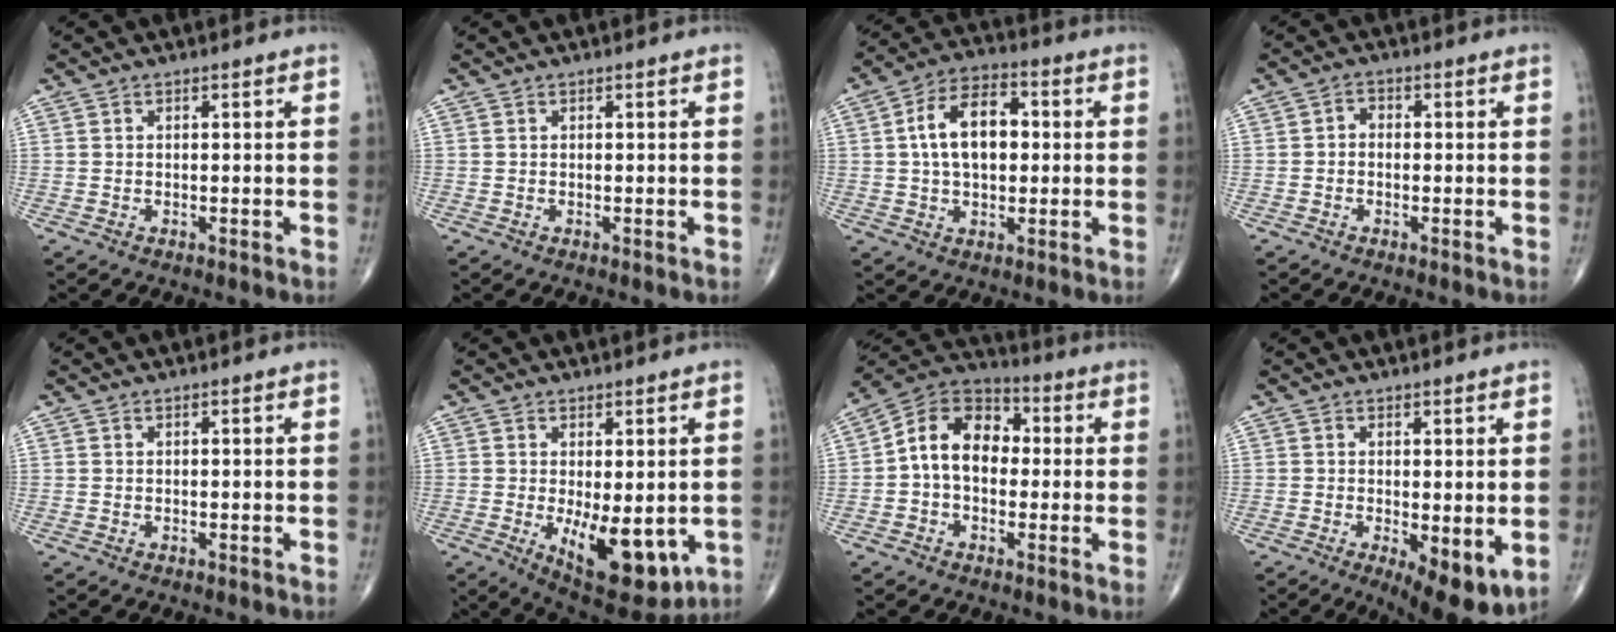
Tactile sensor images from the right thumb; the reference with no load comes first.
{"total": 0.0}
{"total": 12.0, "force": [1.3, 7.3, 9.5], "torque": [-0.153, 0.022, 0.016]}
{"total": 1.9, "force": [-0.3, 1.5, 1.2], "torque": [-0.011, 0.009, -0.014]}
{"total": 0.0}
{"total": 12.6, "force": [-2.5, 5.6, 11.0], "torque": [-0.139, -0.026, -0.016]}
{"total": 12.0, "force": [0.1, 8.6, 8.4], "torque": [-0.120, 0.037, -0.014]}
{"total": 8.8, "force": [-2.0, 3.2, 7.9], "torque": [-0.111, -0.023, -0.022]}